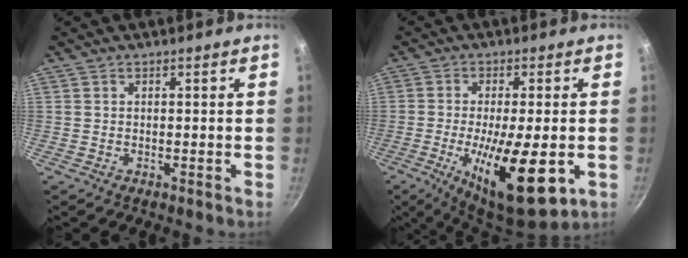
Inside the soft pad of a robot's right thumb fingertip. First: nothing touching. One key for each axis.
{"total": 16.8, "fx": -4.5, "fy": 5.3, "fz": 15.3, "tx": -0.243, "ty": -0.005, "tz": -0.067}